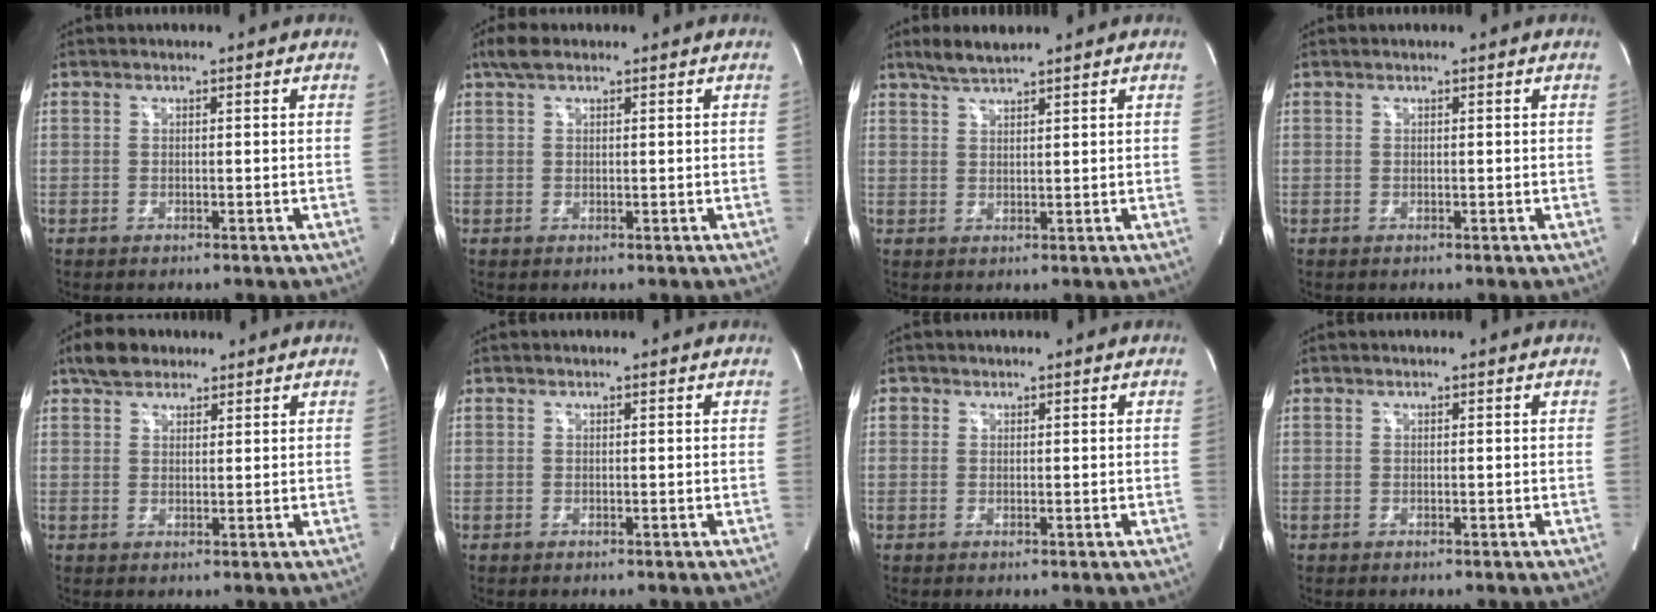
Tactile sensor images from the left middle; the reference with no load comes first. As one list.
[{"total": 2.9, "force": [2.0, 1.0, 1.8], "torque": [-0.043, 0.021, 0.040]}, {"total": 3.6, "force": [3.1, 0.3, 1.7], "torque": [-0.041, 0.009, 0.062]}, {"total": 0.0}, {"total": 4.5, "force": [3.4, 2.4, 1.6], "torque": [-0.035, 0.020, 0.061]}, {"total": 0.0}, {"total": 0.8, "force": [0.4, 0.7, 0.0], "torque": [0.008, 0.002, 0.004]}, {"total": 0.0}]